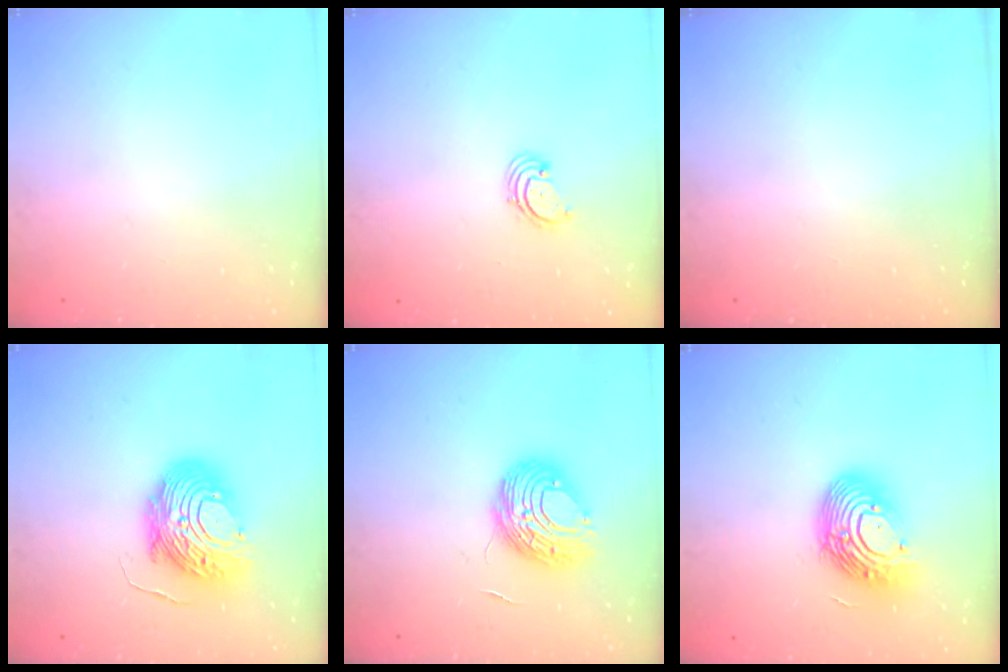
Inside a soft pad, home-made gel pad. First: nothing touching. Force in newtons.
{"total": 1.7, "press": 1.7, "slide": 0.2}
{"total": 0.0}
{"total": 14.4, "press": 14.4, "slide": 1.3}
{"total": 9.6, "press": 9.5, "slide": 0.9}
{"total": 15.5, "press": 15.5, "slide": 1.4}